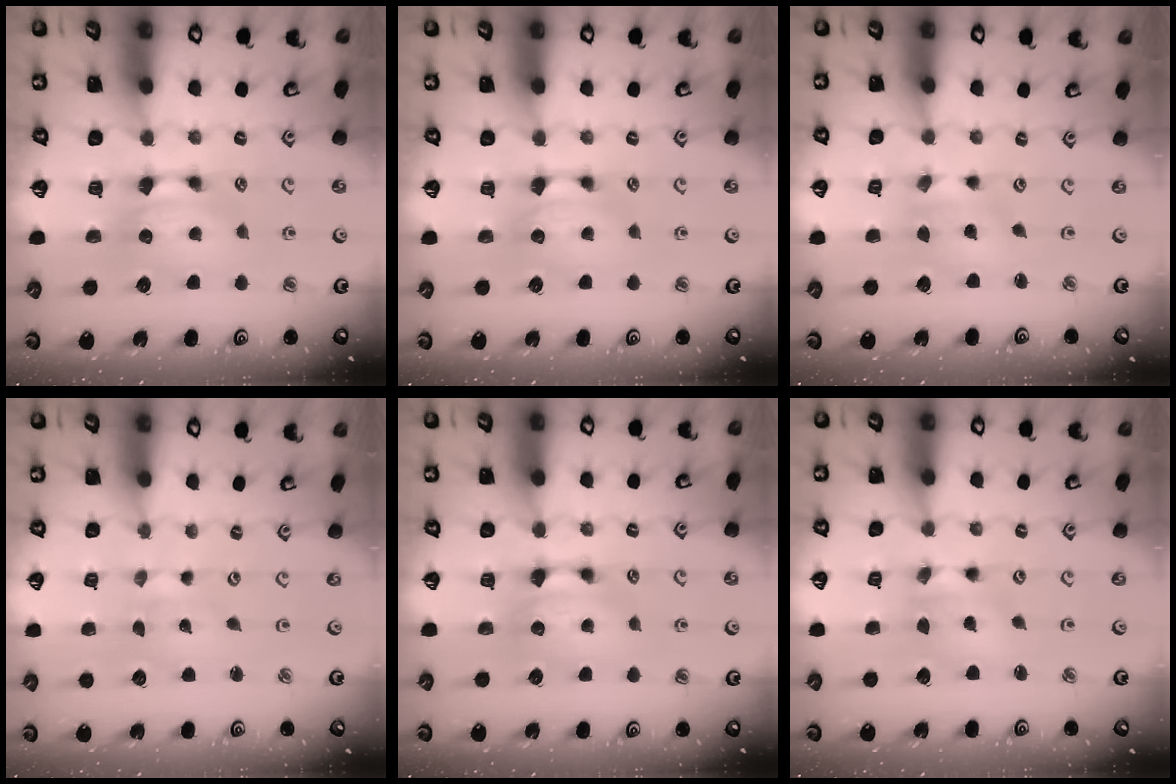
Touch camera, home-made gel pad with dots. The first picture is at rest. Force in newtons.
{"total": 0.0}
{"total": 1.8, "press": 1.6, "slide": 0.9}
{"total": 6.8, "press": 6.8, "slide": 0.4}
{"total": 0.0}
{"total": 1.1, "press": 0.3, "slide": 1.1}